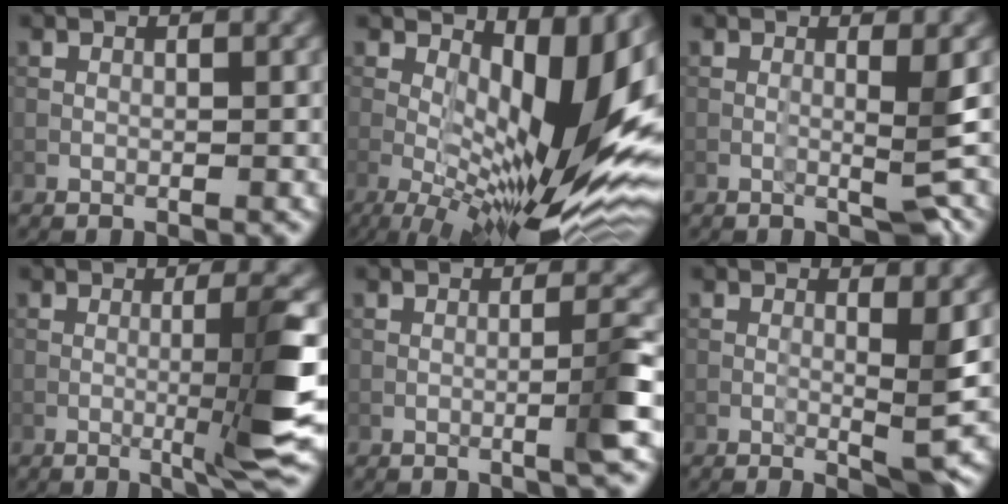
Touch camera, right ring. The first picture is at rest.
{"total": 14.0, "force": [0.0, 4.9, 13.1], "torque": [-0.179, 0.010, 0.001]}
{"total": 2.5, "force": [-0.1, 0.2, 2.5], "torque": [-0.037, -0.003, -0.004]}
{"total": 5.9, "force": [-1.0, 0.5, 5.8], "torque": [-0.090, 0.003, -0.015]}
{"total": 2.8, "force": [-0.5, 0.3, 2.7], "torque": [-0.039, 0.005, -0.016]}
{"total": 2.9, "force": [0.0, 0.2, 2.9], "torque": [-0.047, -0.005, -0.002]}